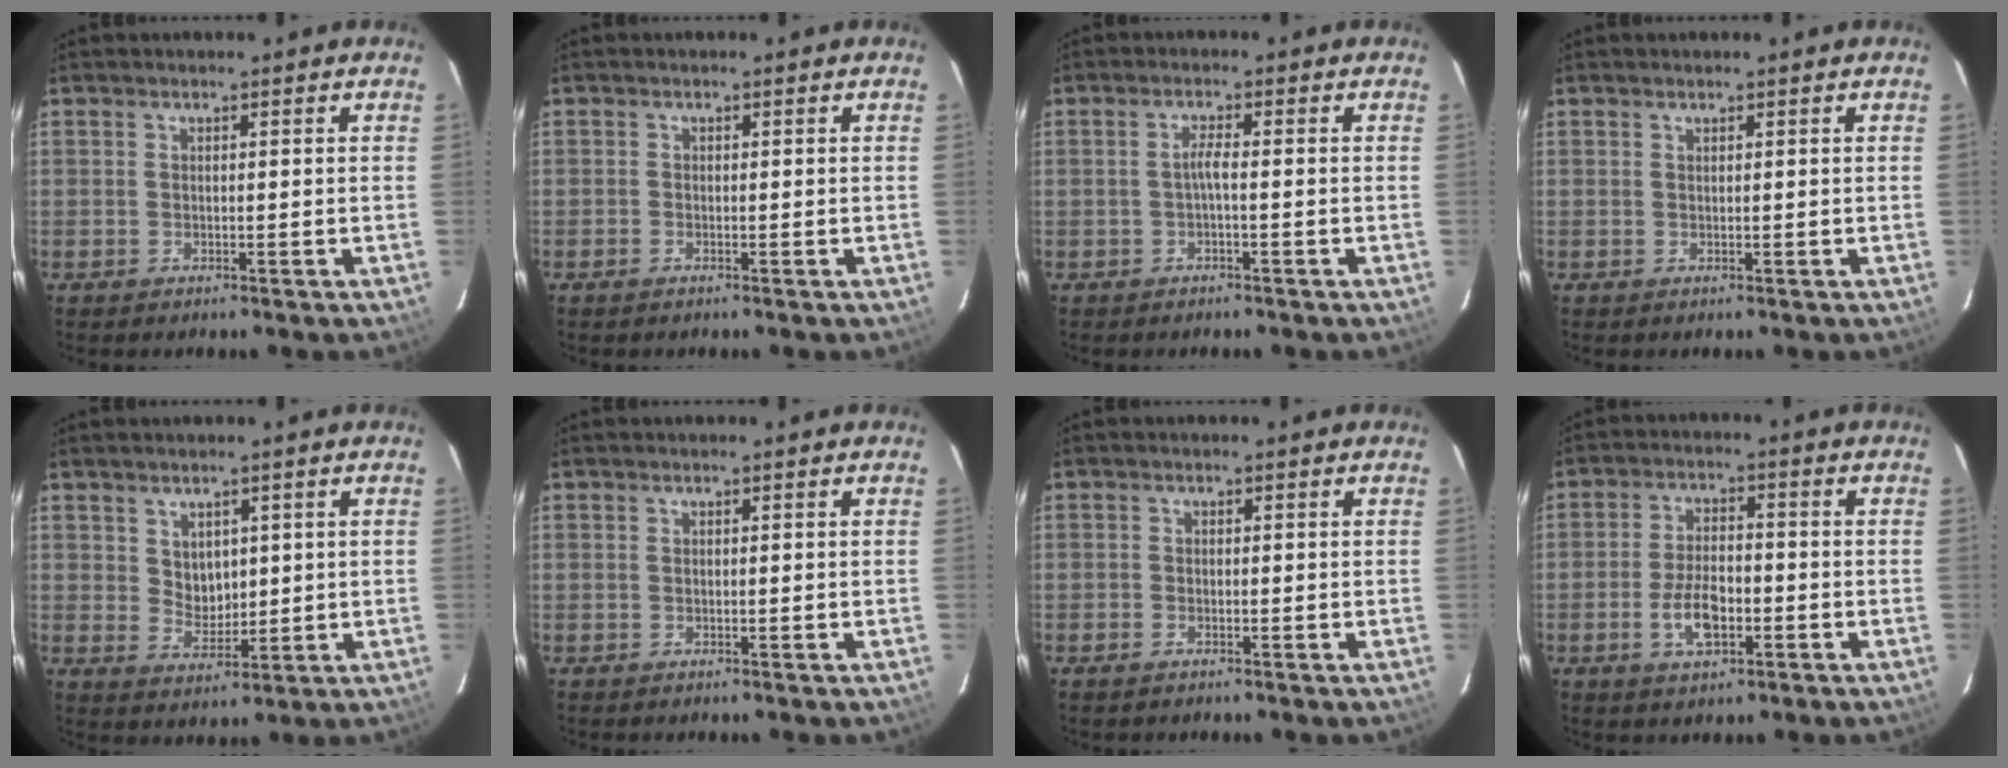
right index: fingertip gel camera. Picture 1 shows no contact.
{"total": 0.6, "force": [-0.5, 0.3, 0.2], "torque": [-0.003, -0.001, -0.012]}
{"total": 2.5, "force": [-1.0, 0.0, 2.3], "torque": [-0.047, 0.005, -0.018]}
{"total": 0.0}
{"total": 4.3, "force": [1.8, 3.4, 1.9], "torque": [-0.028, 0.000, 0.041]}
{"total": 0.0}
{"total": 1.1, "force": [-0.9, 0.5, 0.4], "torque": [-0.008, -0.002, -0.019]}
{"total": 7.2, "force": [-2.7, 3.6, 5.6], "torque": [-0.116, 0.002, -0.046]}